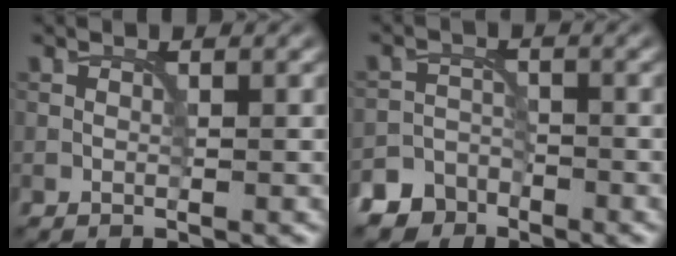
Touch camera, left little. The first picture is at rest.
{"total": 5.5, "force": [-4.4, 3.4, 0.2], "torque": [0.017, -0.006, -0.078]}